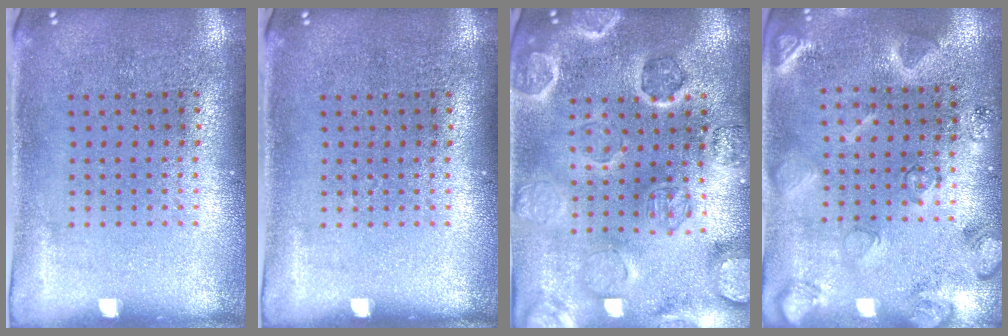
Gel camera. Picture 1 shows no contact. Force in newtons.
{"total": 0.0}
{"total": 2.5, "press": 2.5, "slide": 0.3}
{"total": 2.3, "press": 2.2, "slide": 0.4}